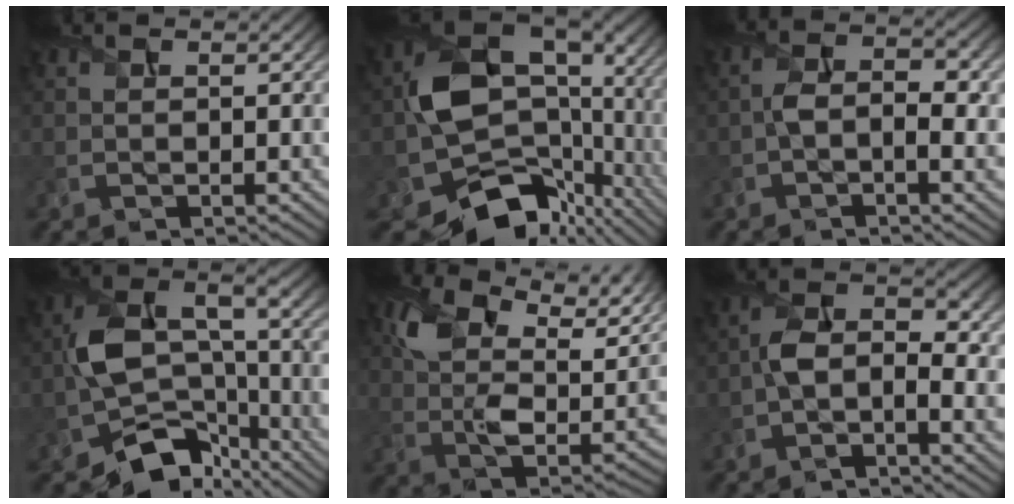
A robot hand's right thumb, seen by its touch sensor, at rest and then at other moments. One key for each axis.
{"total": 16.9, "fx": -3.8, "fy": 12.7, "fz": 10.5, "tx": -0.178, "ty": -0.049, "tz": -0.044}
{"total": 5.1, "fx": -0.8, "fy": 2.4, "fz": 4.5, "tx": -0.087, "ty": 0.005, "tz": -0.017}
{"total": 12.5, "fx": -4.9, "fy": 7.5, "fz": 8.7, "tx": -0.150, "ty": -0.016, "tz": -0.089}
{"total": 15.0, "fx": 7.8, "fy": 7.4, "fz": 10.5, "tx": -0.225, "ty": 0.001, "tz": 0.145}
{"total": 6.9, "fx": -1.7, "fy": 3.5, "fz": 5.6, "tx": -0.105, "ty": 0.008, "tz": -0.036}